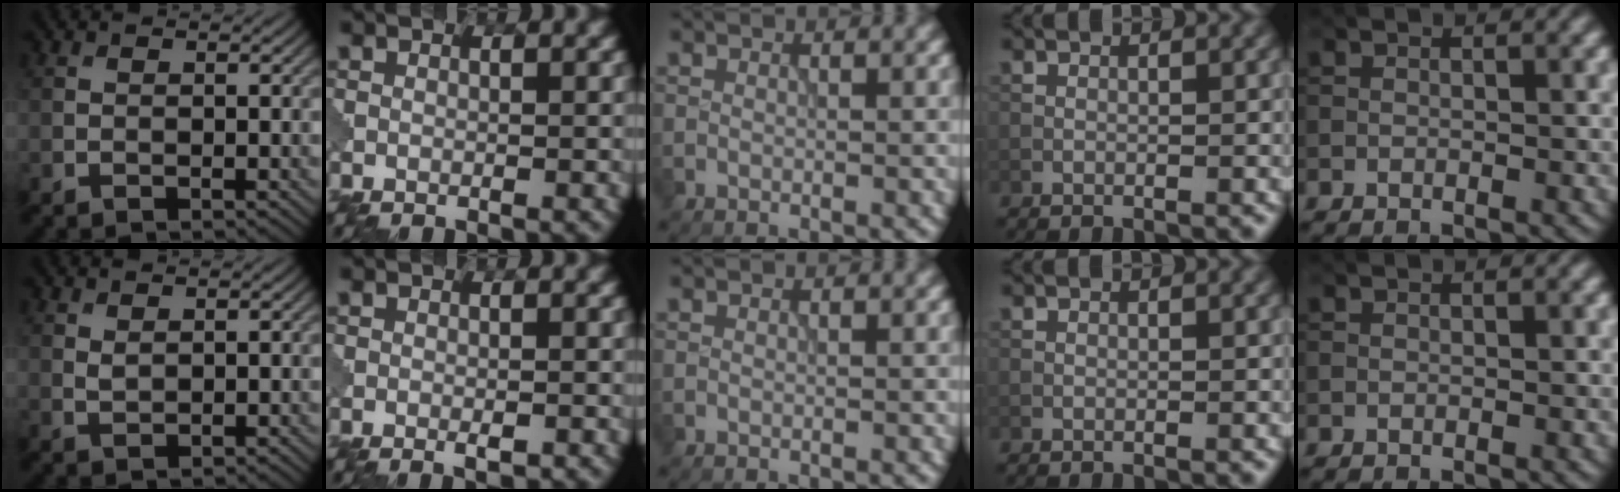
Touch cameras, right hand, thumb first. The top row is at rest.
{"thumb": {"total": 1.1, "force": [0.7, 0.5, 0.6], "torque": [-0.021, -0.003, 0.018]}, "index": {"total": 0.8, "force": [-0.7, -0.1, 0.3], "torque": [-0.004, -0.005, -0.005]}}